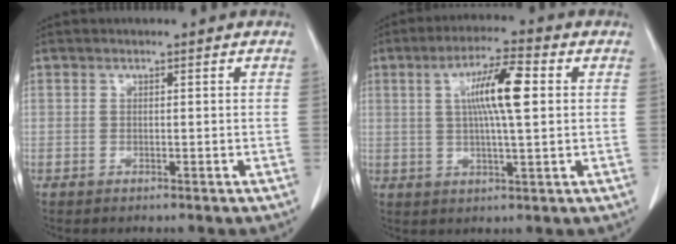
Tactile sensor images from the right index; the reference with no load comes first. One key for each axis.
{"total": 9.2, "fx": 1.8, "fy": 1.0, "fz": 8.9, "tx": -0.163, "ty": 0.010, "tz": 0.030}